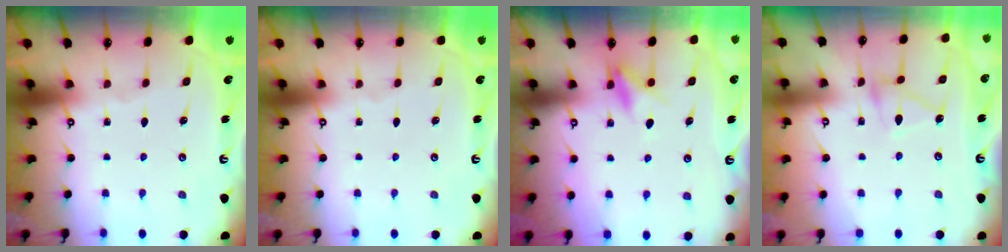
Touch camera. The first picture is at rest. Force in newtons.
{"total": 0.0}
{"total": 7.4, "press": 7.3, "slide": 1.1}
{"total": 8.5, "press": 8.4, "slide": 0.6}